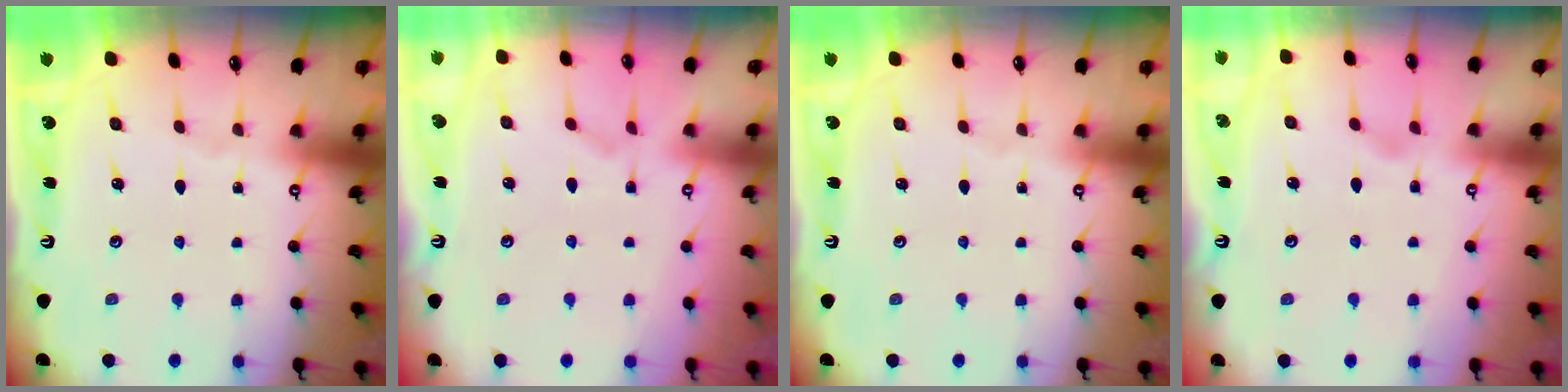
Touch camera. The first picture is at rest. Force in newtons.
{"total": 1.1, "press": 0.3, "slide": 1.0}
{"total": 0.0}
{"total": 1.1, "press": 0.6, "slide": 1.0}